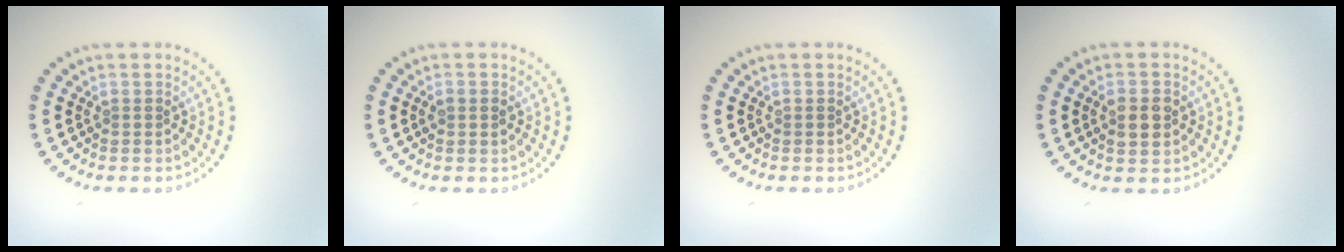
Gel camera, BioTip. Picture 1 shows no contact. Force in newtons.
{"total": 0.9, "press": 0.9, "slide": 0.1}
{"total": 0.0}
{"total": 2.2, "press": 2.2, "slide": 0.2}